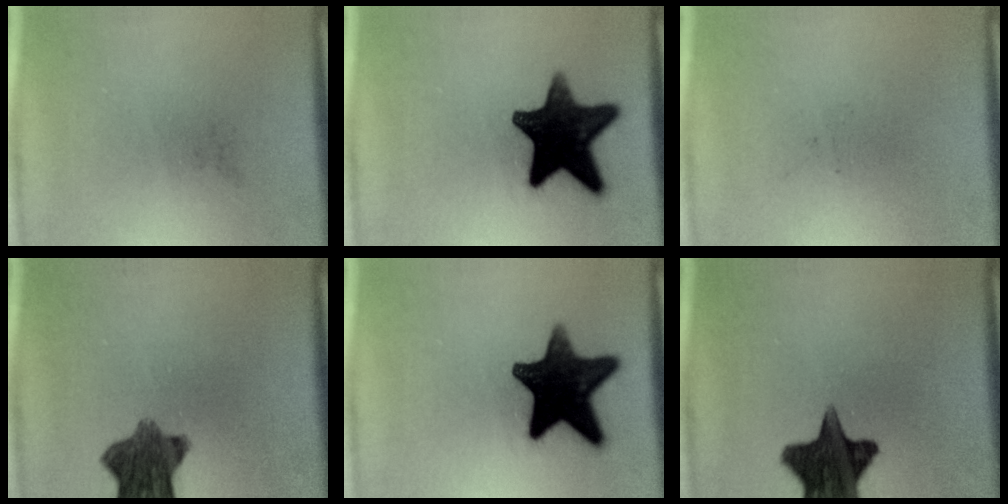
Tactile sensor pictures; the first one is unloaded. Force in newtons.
{"total": 15.0}
{"total": 0.0}
{"total": 8.6}
{"total": 15.0}
{"total": 14.7}